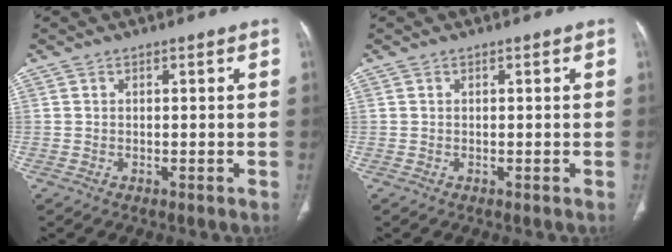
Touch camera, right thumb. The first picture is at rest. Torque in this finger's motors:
{"motor_torque": [-0.12, 0.12, -0.02, 0.01, 0.03]}